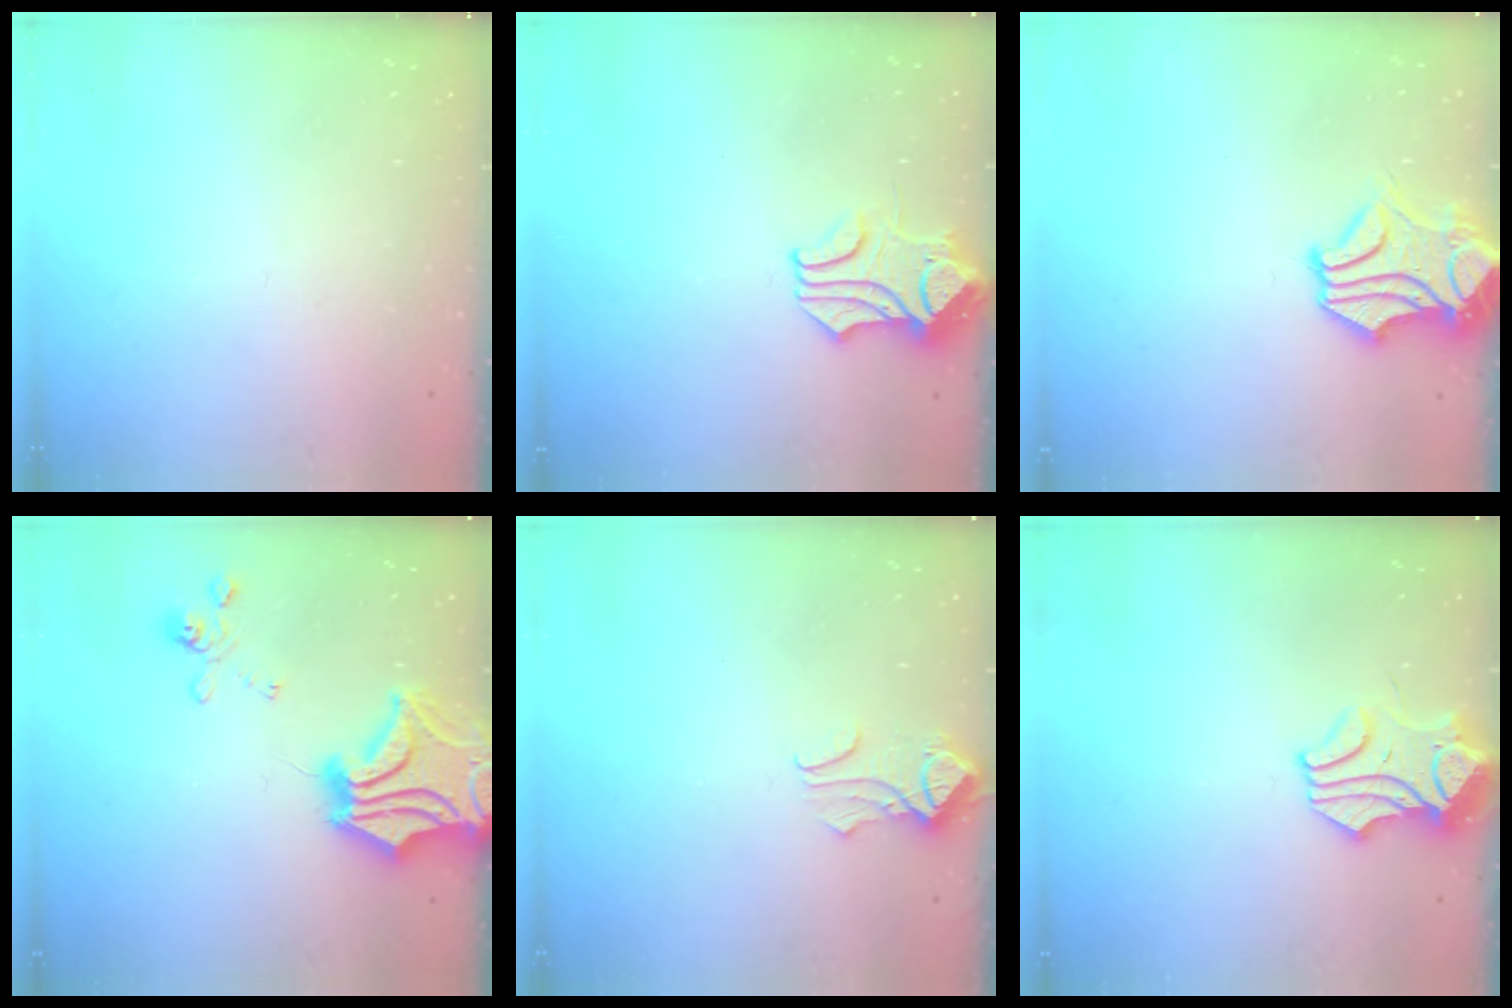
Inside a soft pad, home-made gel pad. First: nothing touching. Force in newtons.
{"total": 1.1, "press": 0.5, "slide": 0.9}
{"total": 2.4, "press": 2.1, "slide": 1.2}
{"total": 11.4, "press": 10.8, "slide": 3.7}
{"total": 2.4, "press": 2.3, "slide": 0.5}
{"total": 1.1, "press": 0.7, "slide": 0.9}